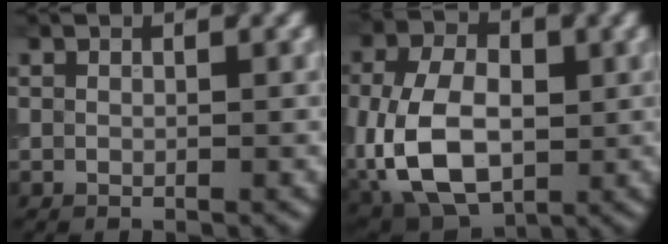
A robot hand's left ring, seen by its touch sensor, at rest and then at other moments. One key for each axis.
{"total": 10.2, "fx": -1.3, "fy": 6.9, "fz": 7.3, "tx": -0.163, "ty": -0.005, "tz": -0.029}